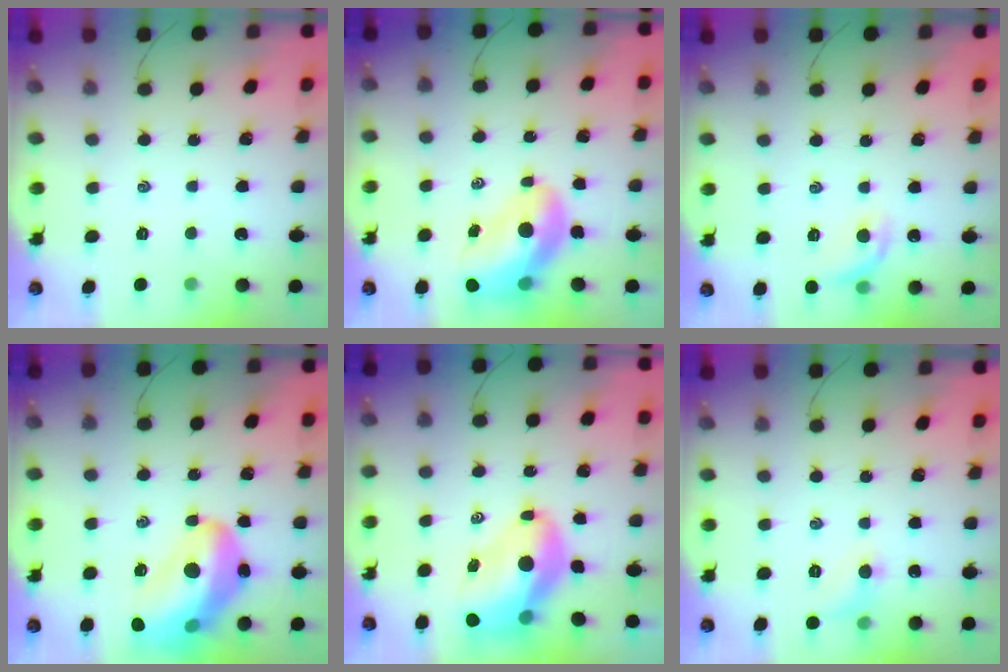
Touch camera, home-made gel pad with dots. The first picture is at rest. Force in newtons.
{"total": 13.3, "press": 12.7, "slide": 4.0}
{"total": 7.9, "press": 7.8, "slide": 1.7}
{"total": 21.2, "press": 21.0, "slide": 3.3}
{"total": 11.7, "press": 11.3, "slide": 3.3}
{"total": 5.6, "press": 5.4, "slide": 1.7}